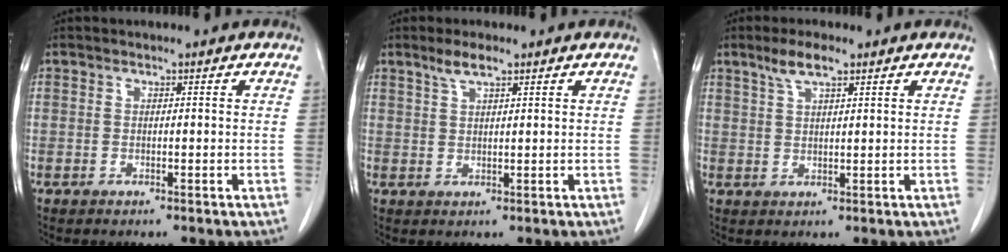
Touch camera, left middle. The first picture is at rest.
{"total": 2.9, "force": [2.1, 0.5, 2.0], "torque": [-0.045, 0.004, 0.043]}
{"total": 4.1, "force": [2.8, 0.8, 2.9], "torque": [-0.064, 0.007, 0.056]}